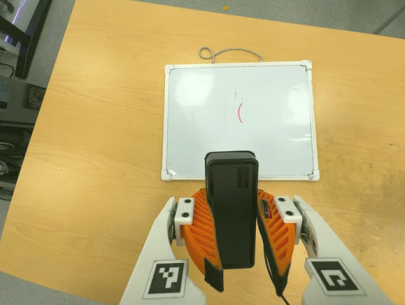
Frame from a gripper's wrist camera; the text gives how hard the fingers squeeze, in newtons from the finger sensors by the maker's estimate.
{"total": 11.6, "left": 9.8, "right": 13.4}